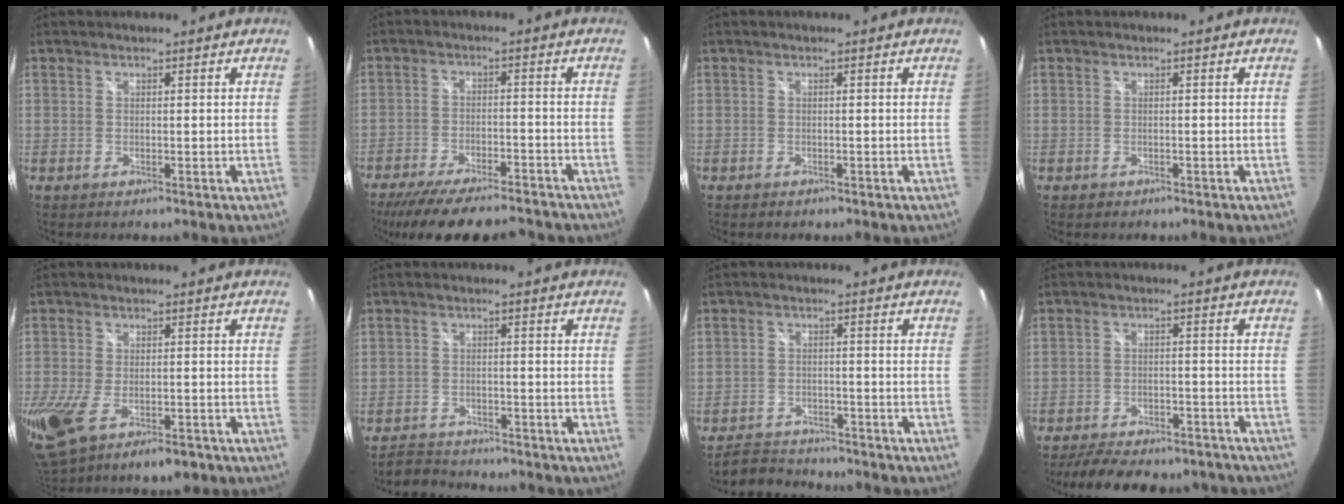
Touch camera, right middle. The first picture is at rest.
{"total": 17.3, "force": [-14.8, 3.8, 8.1], "torque": [-0.162, -0.030, -0.223]}
{"total": 0.7, "force": [-0.6, 0.4, 0.1], "torque": [-0.006, -0.002, -0.010]}
{"total": 0.9, "force": [-0.6, 0.6, 0.1], "torque": [-0.006, -0.002, -0.008]}
{"total": 18.0, "force": [-8.5, 9.7, 12.6], "torque": [-0.300, -0.065, -0.131]}
{"total": 4.5, "force": [-4.3, 1.5, 0.0], "torque": [-0.022, 0.008, -0.077]}
{"total": 6.2, "force": [-5.9, 1.8, 0.6], "torque": [-0.035, 0.010, -0.099]}
{"total": 16.3, "force": [-13.6, 5.7, 7.0], "torque": [-0.149, -0.012, -0.178]}